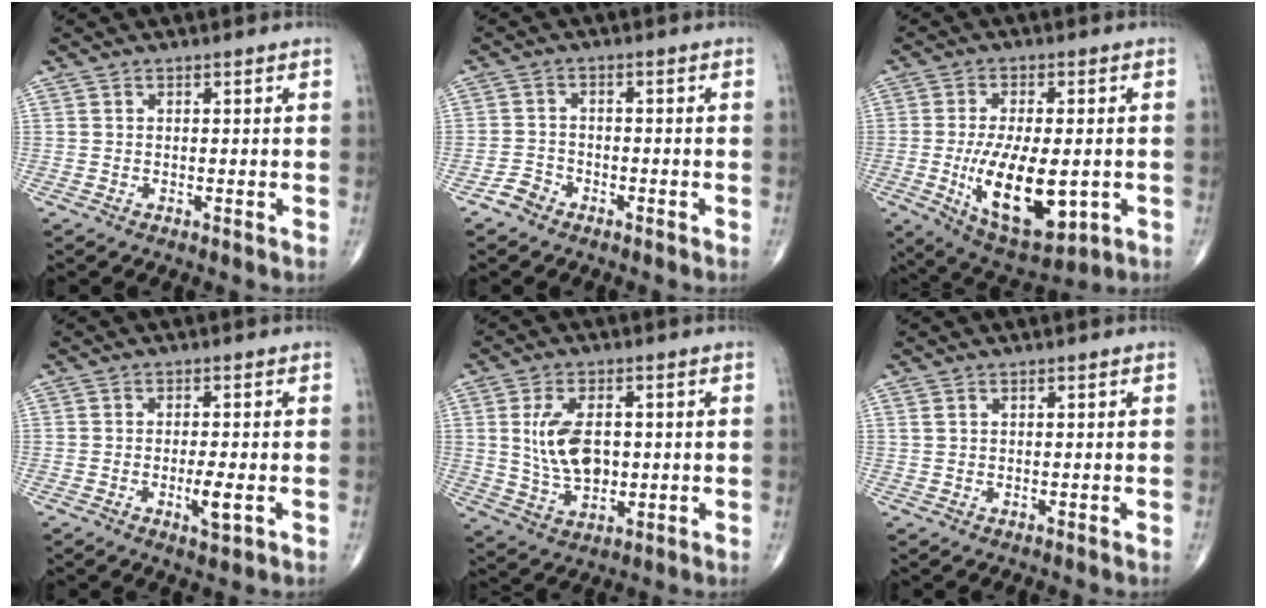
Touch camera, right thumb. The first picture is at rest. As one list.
[{"total": 2.8, "force": [-2.0, 1.8, 0.5], "torque": [-0.008, 0.013, -0.041]}, {"total": 16.2, "force": [-3.1, 7.3, 14.1], "torque": [-0.225, -0.017, -0.031]}, {"total": 3.6, "force": [-1.1, 0.8, 3.4], "torque": [-0.060, -0.007, -0.018]}, {"total": 9.9, "force": [1.1, 5.9, 7.9], "torque": [-0.138, -0.008, 0.031]}, {"total": 0.8, "force": [0.6, 0.3, 0.5], "torque": [-0.011, 0.007, 0.016]}]